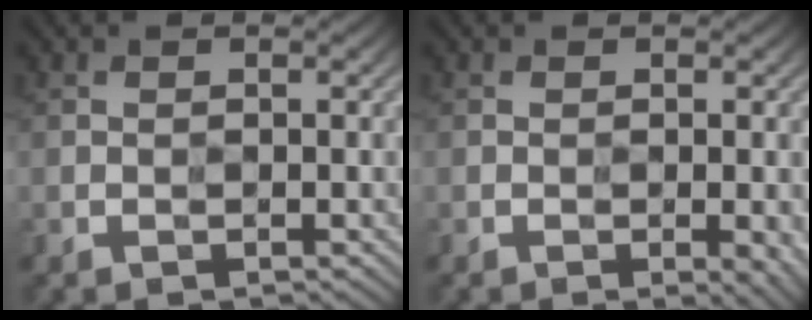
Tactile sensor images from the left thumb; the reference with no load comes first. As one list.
[{"total": 5.1, "force": [-1.9, 2.0, 4.2], "torque": [-0.040, -0.014, -0.011]}]